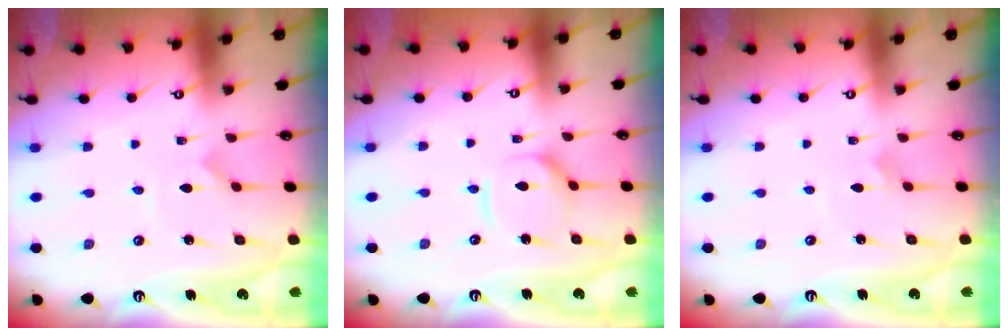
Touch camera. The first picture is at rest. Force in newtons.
{"total": 6.5, "press": 6.5, "slide": 0.4}
{"total": 2.1, "press": 2.1, "slide": 0.1}